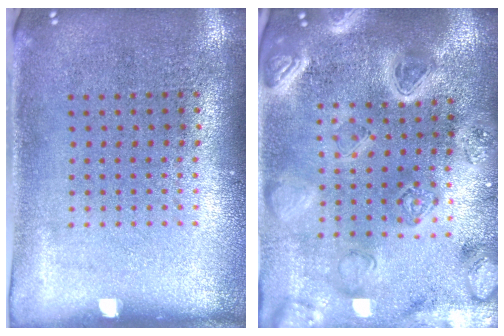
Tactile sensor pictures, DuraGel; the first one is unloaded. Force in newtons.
{"total": 4.3, "press": 3.8, "slide": 2.0}